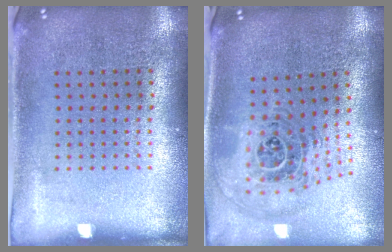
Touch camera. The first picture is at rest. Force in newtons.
{"total": 1.7, "press": 1.4, "slide": 0.9}